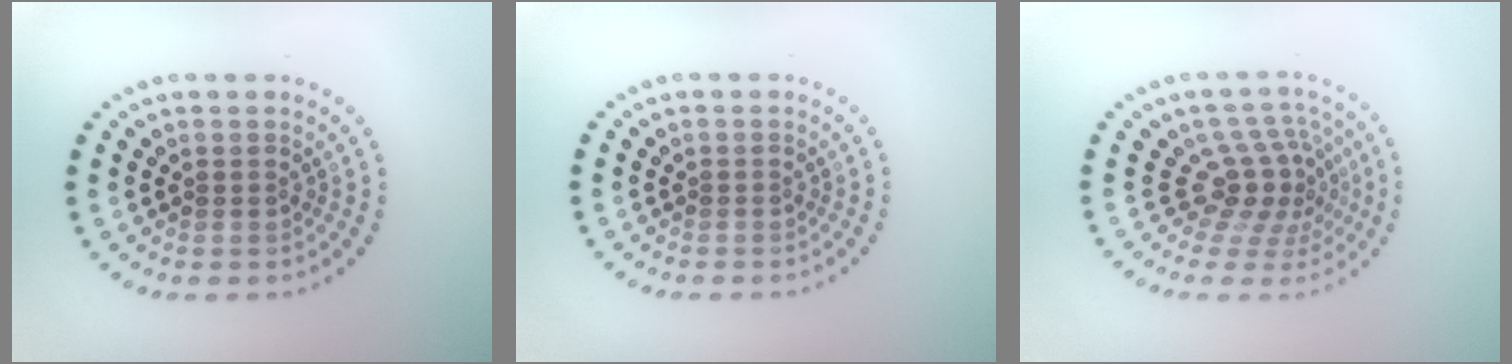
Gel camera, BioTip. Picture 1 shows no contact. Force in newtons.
{"total": 0.0}
{"total": 4.1, "press": 2.8, "slide": 3.0}